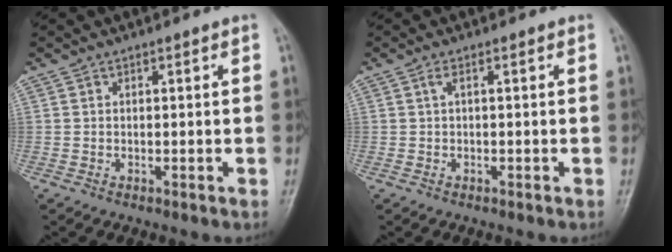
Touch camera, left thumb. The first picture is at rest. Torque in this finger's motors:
{"motor_torque": [-0.01, -0.28, 0.10, -0.23, 0.00]}